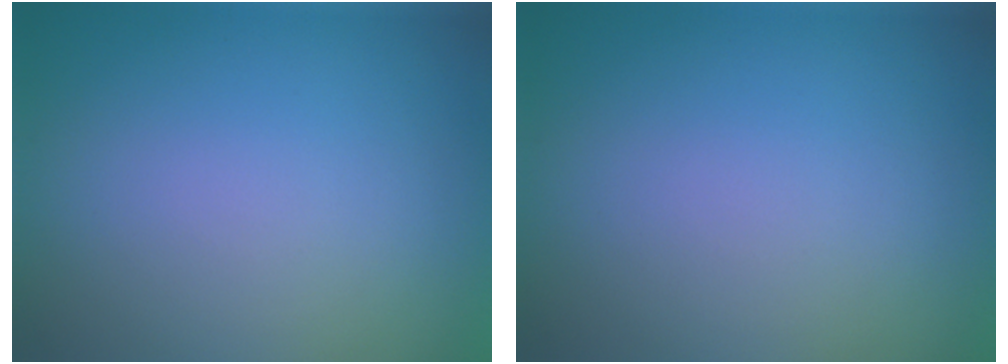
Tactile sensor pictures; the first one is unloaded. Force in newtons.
{"total": 0.0}